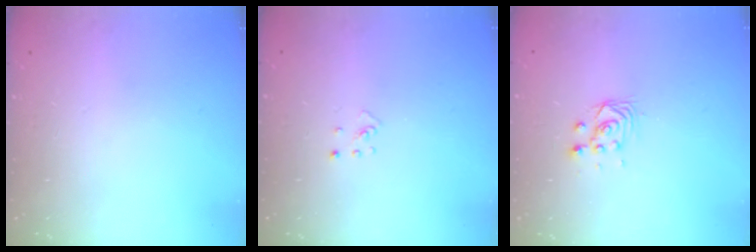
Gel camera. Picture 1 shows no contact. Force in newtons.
{"total": 2.0, "press": 2.0, "slide": 0.3}
{"total": 3.0, "press": 3.0, "slide": 0.1}